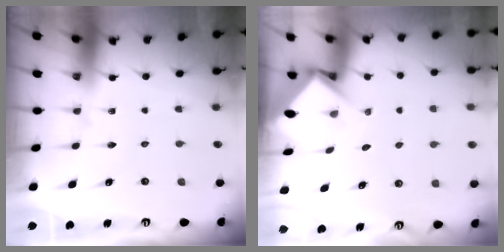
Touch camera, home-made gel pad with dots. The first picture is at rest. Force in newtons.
{"total": 3.5, "press": 3.5, "slide": 0.2}